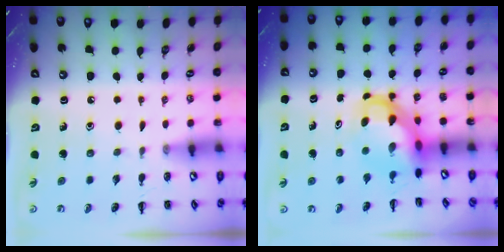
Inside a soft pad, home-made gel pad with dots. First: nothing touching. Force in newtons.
{"total": 5.0, "press": 4.8, "slide": 1.1}